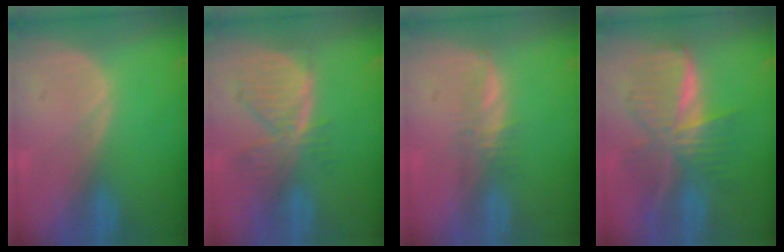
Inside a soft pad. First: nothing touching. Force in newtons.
{"total": 7.9, "press": 6.9, "slide": 3.9}
{"total": 2.3, "press": 2.2, "slide": 0.6}
{"total": 9.4, "press": 9.4, "slide": 0.5}